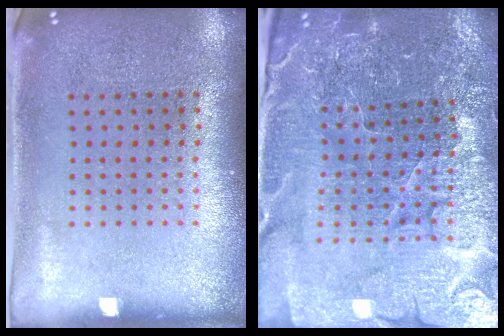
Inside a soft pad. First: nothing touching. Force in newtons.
{"total": 4.6, "press": 4.4, "slide": 1.1}